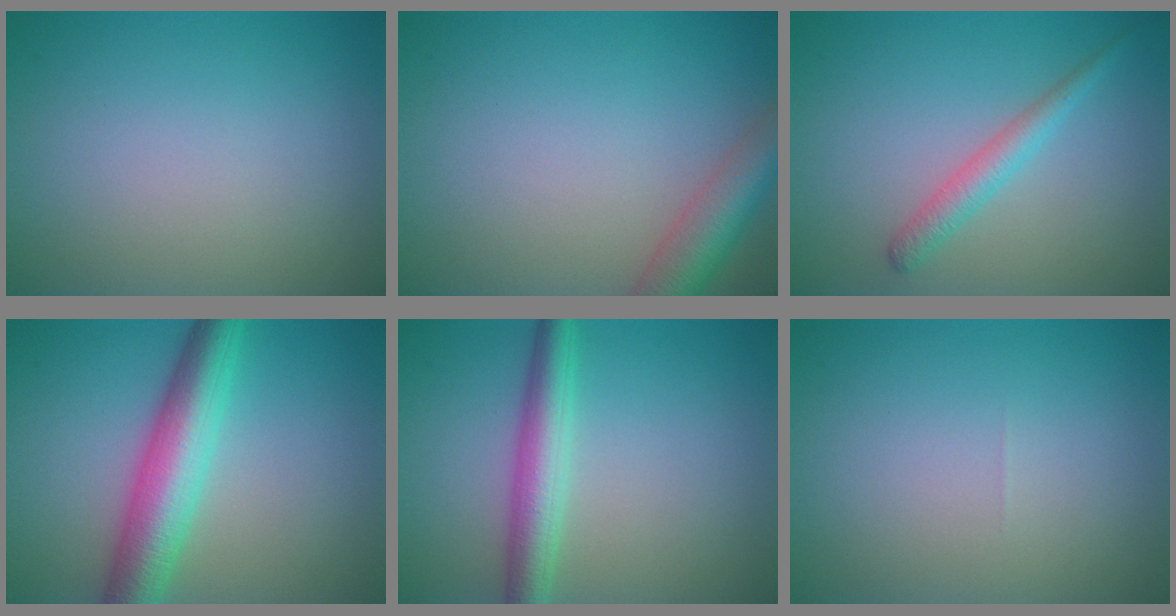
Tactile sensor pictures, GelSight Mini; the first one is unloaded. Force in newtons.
{"total": 4.6, "press": 4.6, "slide": 0.3}
{"total": 2.2, "press": 2.2, "slide": 0.0}
{"total": 6.9, "press": 6.9, "slide": 0.2}
{"total": 4.2, "press": 4.2, "slide": 0.0}
{"total": 0.0}